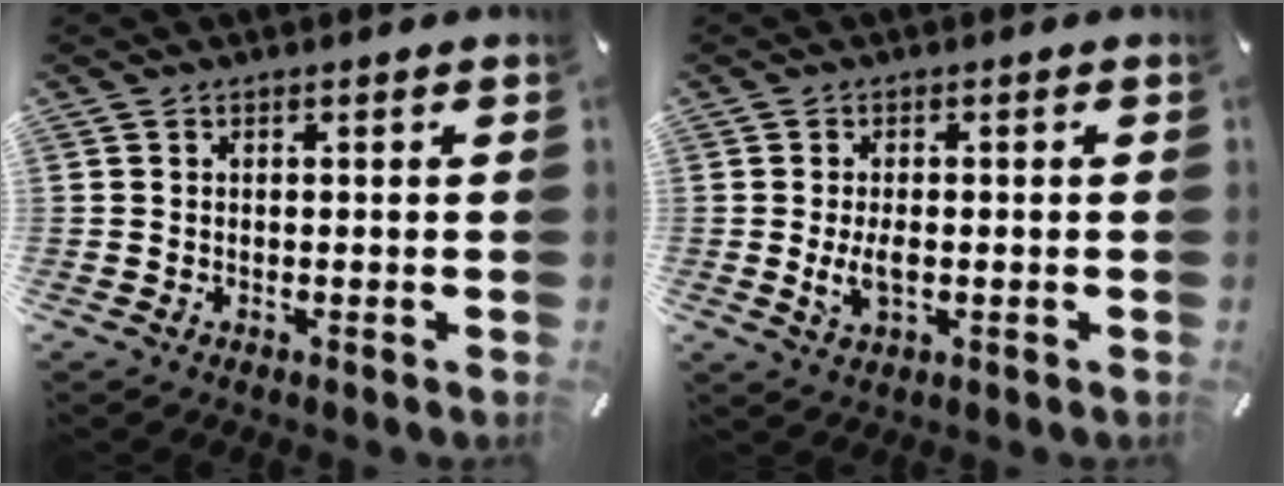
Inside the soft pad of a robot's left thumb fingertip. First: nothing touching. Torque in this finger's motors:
{"motor_torque": [0.61, 1.19, 0.33, -0.04, 0.07]}